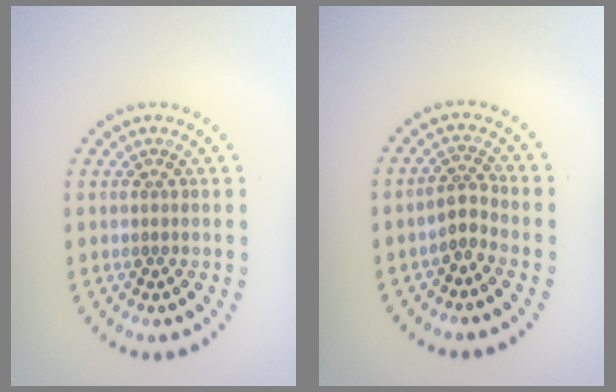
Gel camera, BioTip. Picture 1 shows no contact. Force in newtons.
{"total": 1.7, "press": 1.3, "slide": 1.2}